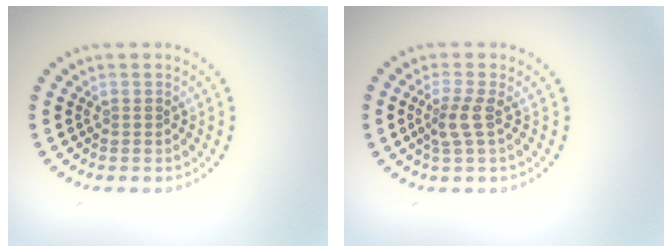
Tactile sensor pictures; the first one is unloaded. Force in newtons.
{"total": 2.1, "press": 1.6, "slide": 1.3}